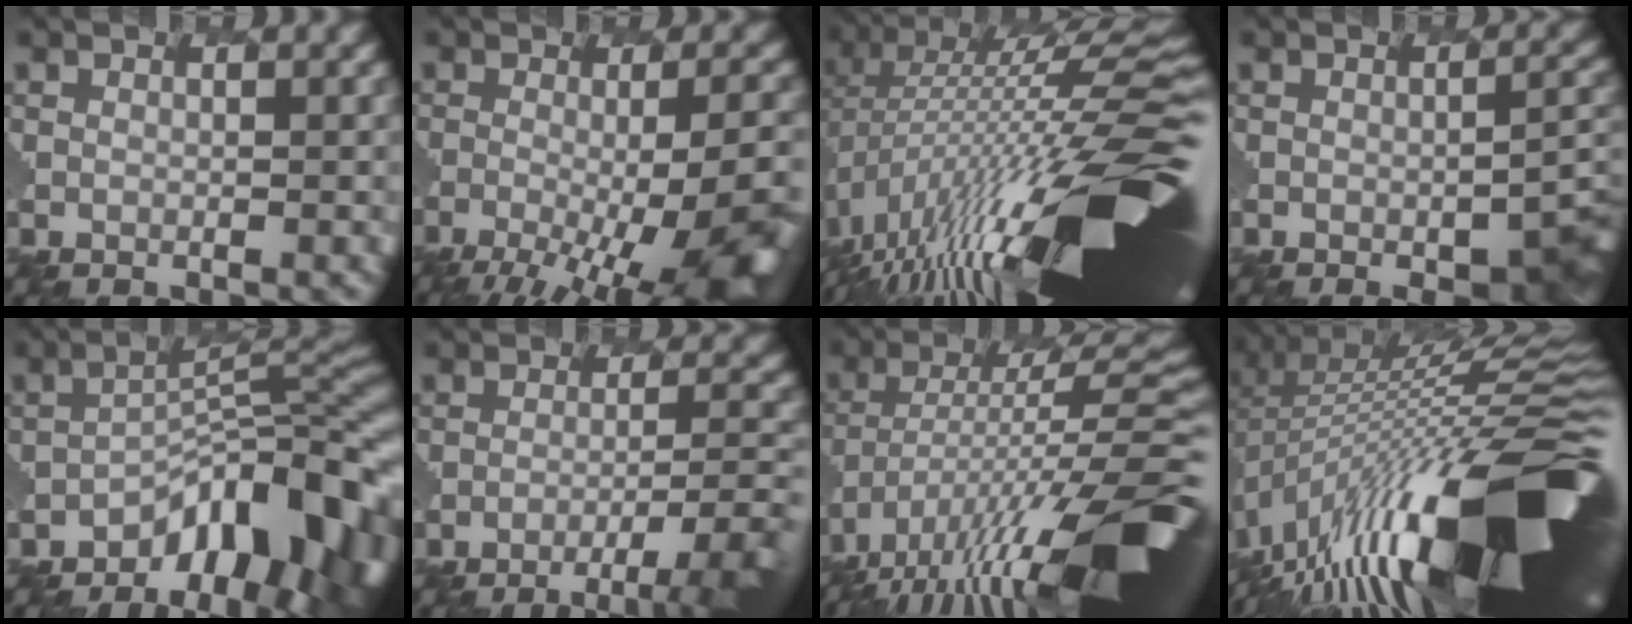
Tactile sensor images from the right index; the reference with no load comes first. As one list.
[{"total": 13.1, "force": [-6.3, 4.4, 10.6], "torque": [-0.126, -0.026, -0.076]}, {"total": 16.5, "force": [-3.6, 4.5, 15.5], "torque": [-0.259, 0.000, -0.062]}, {"total": 5.5, "force": [-2.4, 1.6, 4.6], "torque": [-0.063, -0.014, -0.021]}, {"total": 11.6, "force": [-5.5, 4.8, 9.1], "torque": [-0.119, -0.005, -0.090]}, {"total": 7.7, "force": [-4.6, 1.7, 5.9], "torque": [-0.093, -0.013, -0.052]}, {"total": 14.8, "force": [-6.4, 4.3, 12.6], "torque": [-0.227, 0.002, -0.113]}, {"total": 17.9, "force": [-4.8, 5.5, 16.4], "torque": [-0.249, -0.005, -0.081]}]